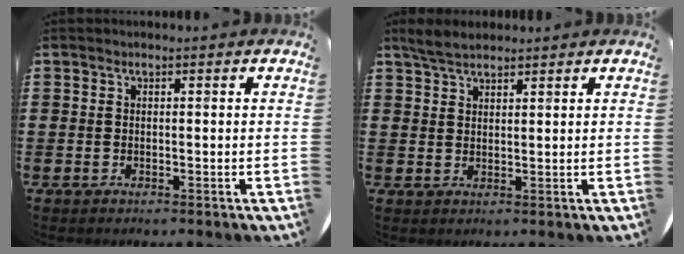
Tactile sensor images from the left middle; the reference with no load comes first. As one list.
[{"total": 3.4, "force": [2.9, 1.1, 1.5], "torque": [-0.034, 0.004, 0.055]}]